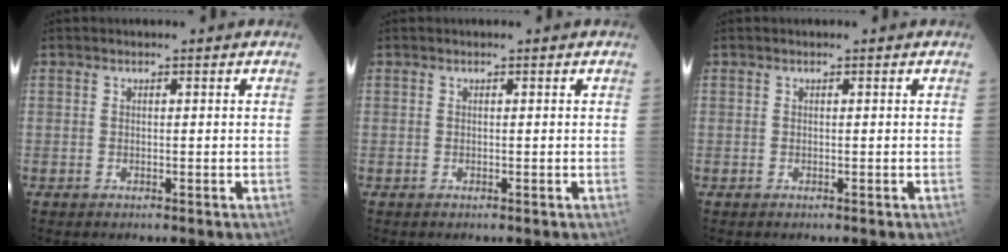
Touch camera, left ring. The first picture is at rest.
{"total": 0.0}
{"total": 0.0}